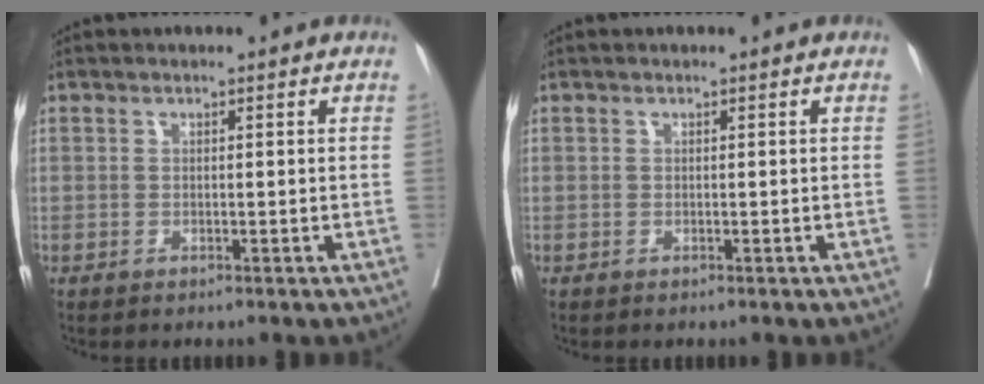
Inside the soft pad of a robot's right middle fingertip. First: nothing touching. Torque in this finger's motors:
{"motor_torque": [-0.06, 0.06, 0.00, 0.00]}